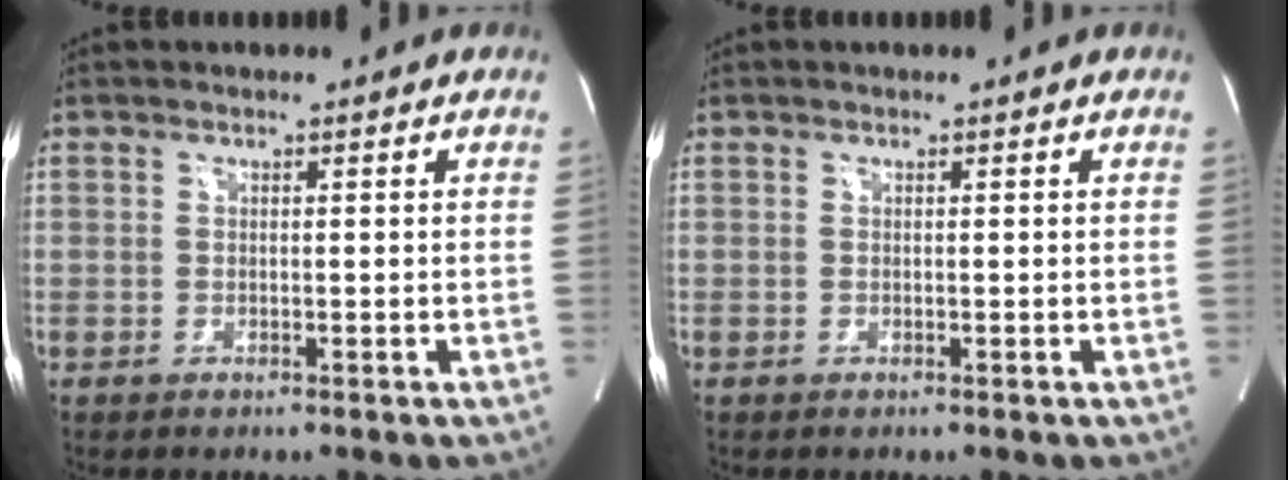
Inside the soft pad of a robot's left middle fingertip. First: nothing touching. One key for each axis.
{"total": 0.0}